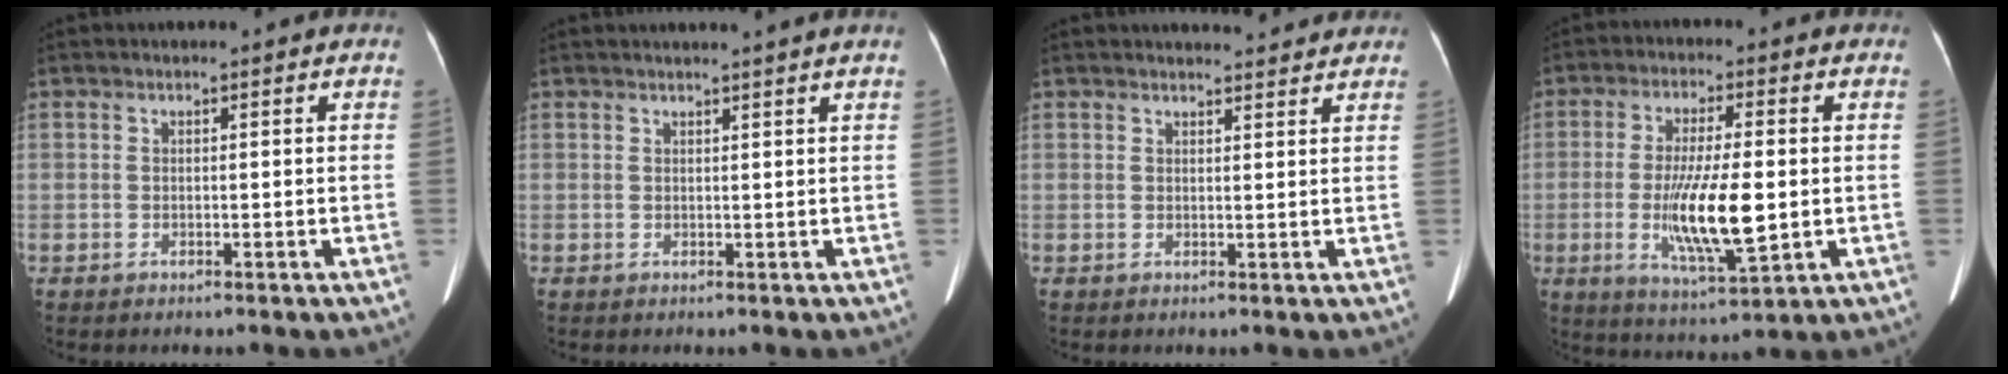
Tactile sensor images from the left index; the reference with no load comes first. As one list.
[{"total": 3.2, "force": [2.8, -0.9, 1.3], "torque": [-0.020, 0.001, 0.033]}, {"total": 5.2, "force": [5.0, 0.8, 1.1], "torque": [-0.017, 0.008, 0.051]}, {"total": 11.4, "force": [-1.3, 2.1, 11.1], "torque": [-0.213, -0.018, -0.019]}]